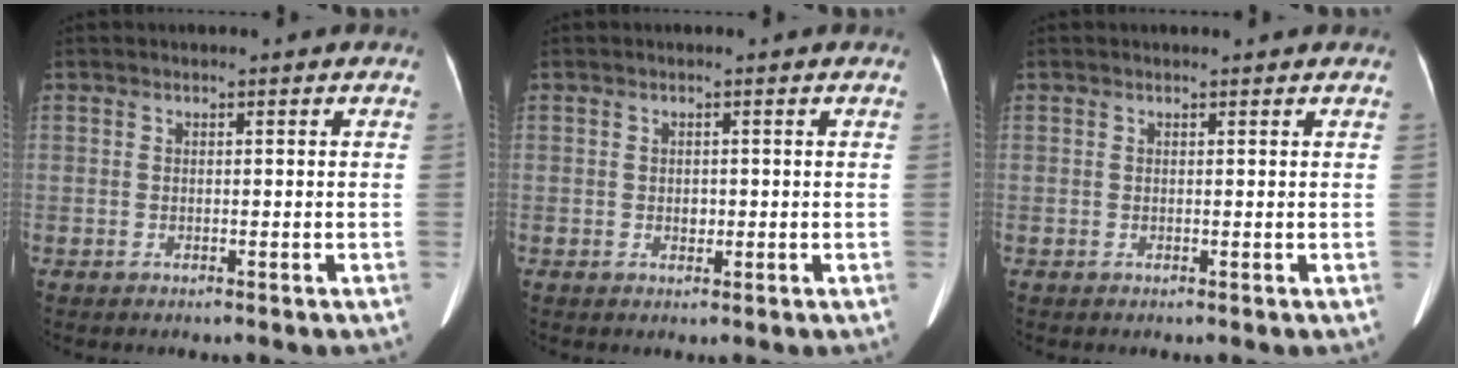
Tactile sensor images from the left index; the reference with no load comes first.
{"total": 1.0, "force": [-0.1, 0.8, 0.6], "torque": [-0.010, -0.001, -0.001]}
{"total": 1.1, "force": [1.1, 0.1, 0.2], "torque": [-0.010, 0.003, 0.012]}